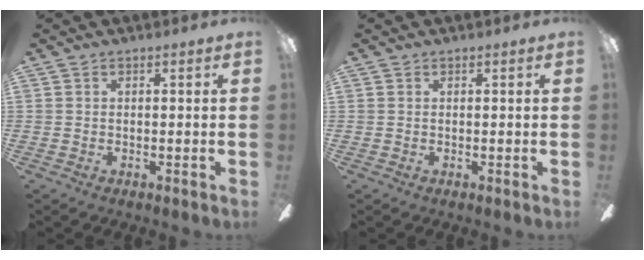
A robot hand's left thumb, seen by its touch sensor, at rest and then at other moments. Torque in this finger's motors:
{"motor_torque": [-0.03, 0.04, -0.04, 0.09, 0.00]}